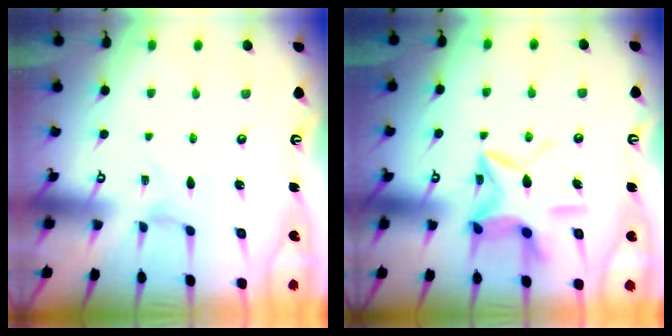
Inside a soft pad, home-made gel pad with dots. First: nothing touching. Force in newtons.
{"total": 13.3, "press": 13.3, "slide": 1.2}